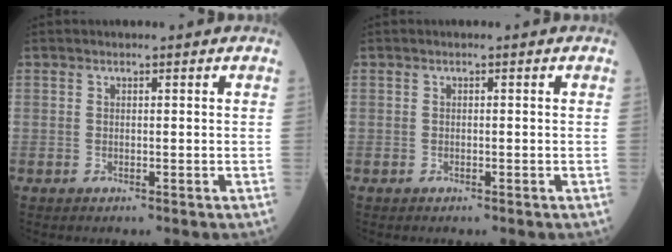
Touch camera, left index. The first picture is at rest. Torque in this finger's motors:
{"motor_torque": [-0.07, 0.07, 0.00, 0.00]}